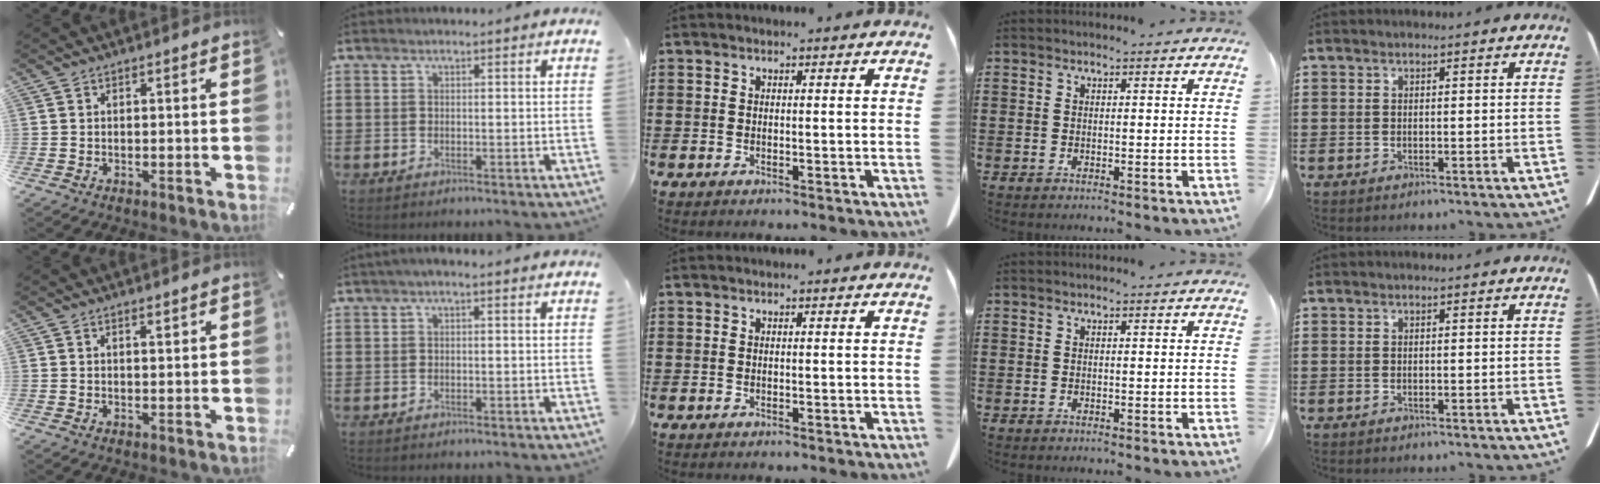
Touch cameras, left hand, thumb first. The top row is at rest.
{"thumb": {"total": 0.9, "force": [0.6, 0.1, 0.7], "torque": [-0.013, -0.001, 0.011]}, "index": {"total": 0.9, "force": [-0.5, 0.2, 0.7], "torque": [-0.012, -0.002, -0.009]}}